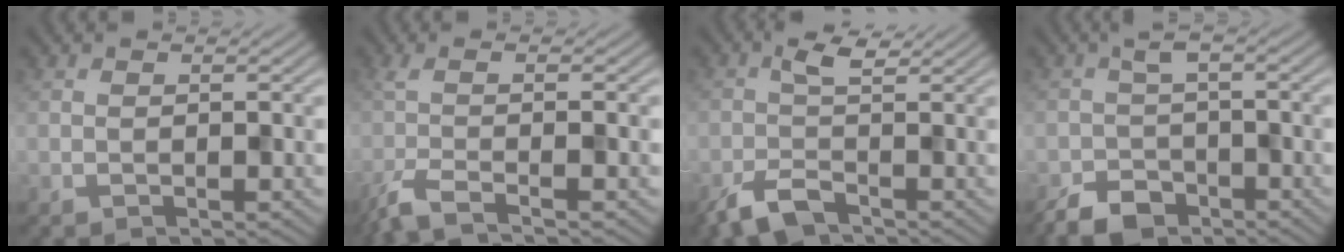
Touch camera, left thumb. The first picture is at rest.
{"total": 4.8, "force": [-2.3, 0.8, 4.1], "torque": [-0.072, -0.010, -0.063]}
{"total": 4.6, "force": [-2.2, 1.9, 3.5], "torque": [-0.075, 0.000, -0.052]}
{"total": 5.0, "force": [-3.3, 2.5, 2.7], "torque": [-0.054, -0.006, -0.064]}